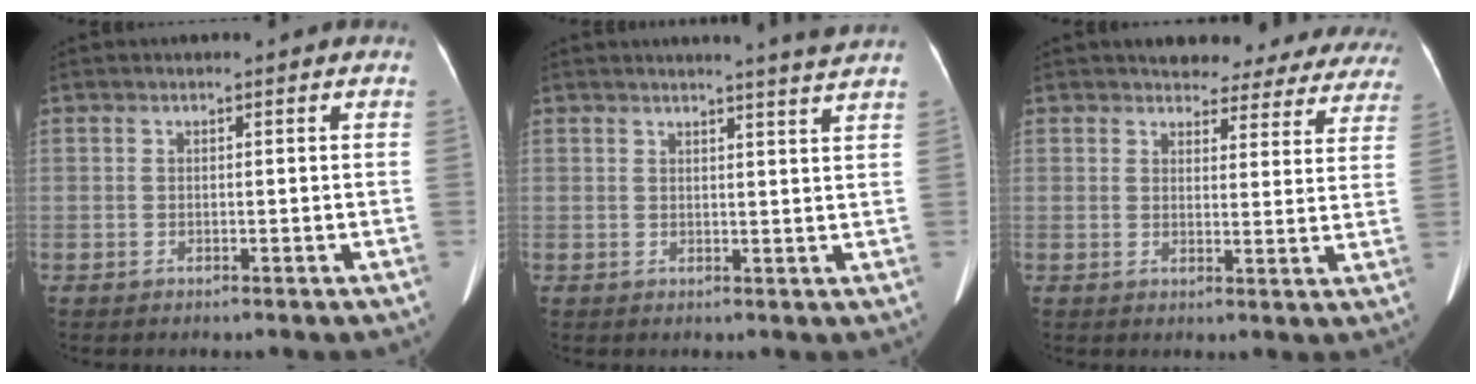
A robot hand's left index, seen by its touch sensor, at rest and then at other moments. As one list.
[{"total": 4.6, "force": [4.2, -1.4, 1.4], "torque": [-0.022, -0.012, 0.040]}, {"total": 16.6, "force": [15.2, 5.3, 3.9], "torque": [-0.019, -0.026, 0.152]}]